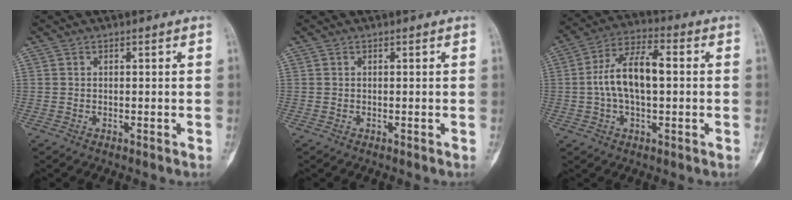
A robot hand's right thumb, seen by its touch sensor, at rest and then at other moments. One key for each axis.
{"total": 0.0}
{"total": 12.0, "fx": 0.3, "fy": 5.8, "fz": 10.5, "tx": -0.197, "ty": 0.028, "tz": 0.000}